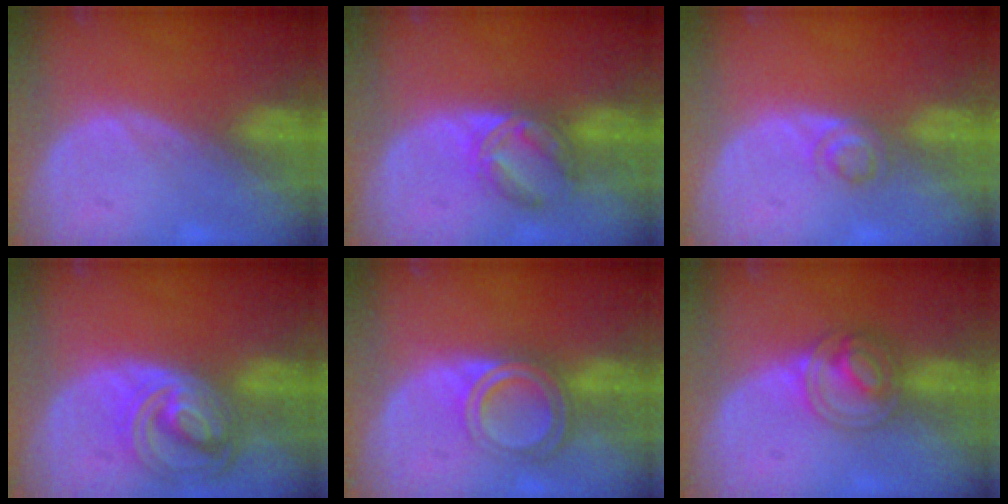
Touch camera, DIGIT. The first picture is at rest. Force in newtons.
{"total": 5.6, "press": 5.6, "slide": 0.8}
{"total": 2.7, "press": 2.7, "slide": 0.2}
{"total": 8.6, "press": 7.4, "slide": 4.4}
{"total": 6.4, "press": 5.4, "slide": 3.3}
{"total": 6.3, "press": 5.4, "slide": 3.2}